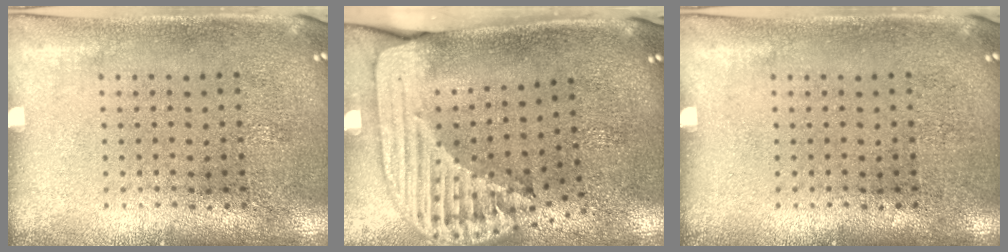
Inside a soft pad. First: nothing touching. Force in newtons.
{"total": 2.5, "press": 1.8, "slide": 1.8}
{"total": 0.0}